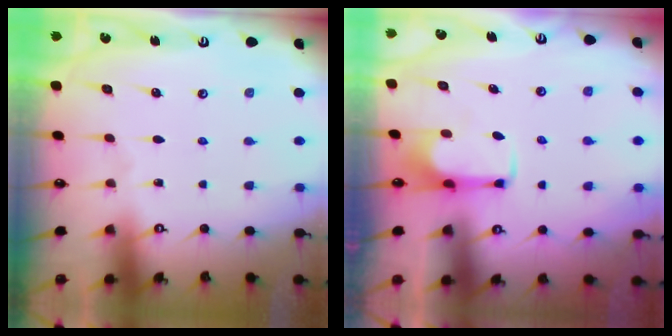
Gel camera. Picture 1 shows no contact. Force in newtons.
{"total": 2.0, "press": 2.0, "slide": 0.3}